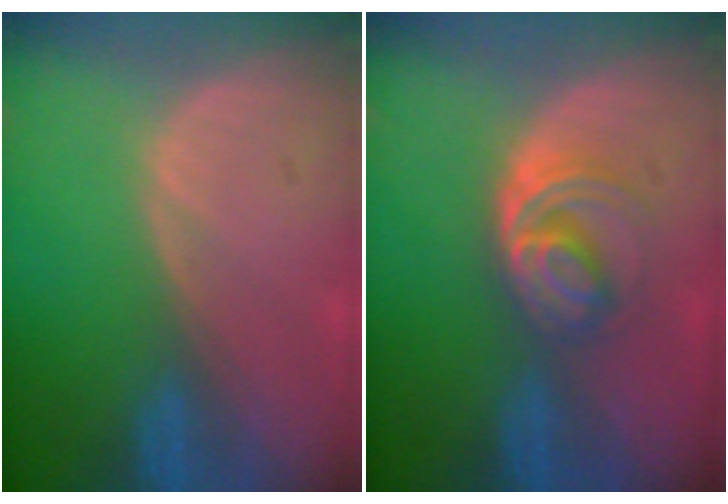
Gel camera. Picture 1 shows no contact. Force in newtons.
{"total": 6.1, "press": 5.3, "slide": 3.1}